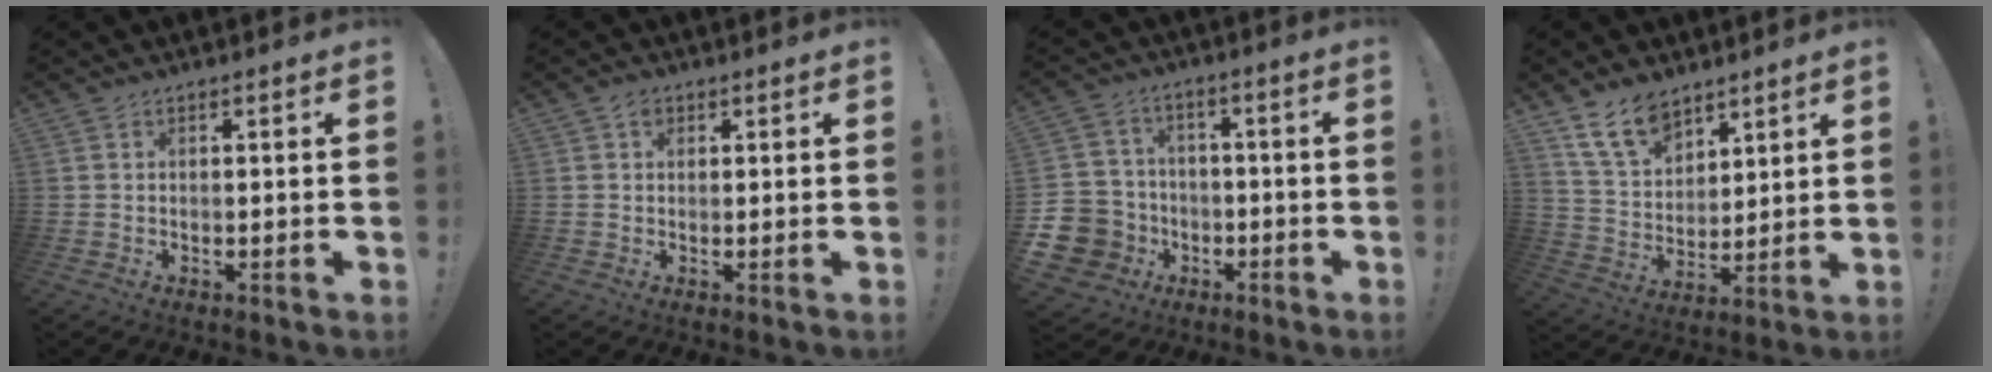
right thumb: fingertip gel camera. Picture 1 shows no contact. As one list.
[{"total": 2.0, "force": [1.0, 1.4, 0.8], "torque": [-0.002, -0.002, 0.015]}, {"total": 11.3, "force": [-3.6, 10.2, 3.4], "torque": [-0.085, 0.024, -0.057]}, {"total": 12.1, "force": [9.0, 6.6, 4.6], "torque": [-0.094, -0.052, 0.177]}]